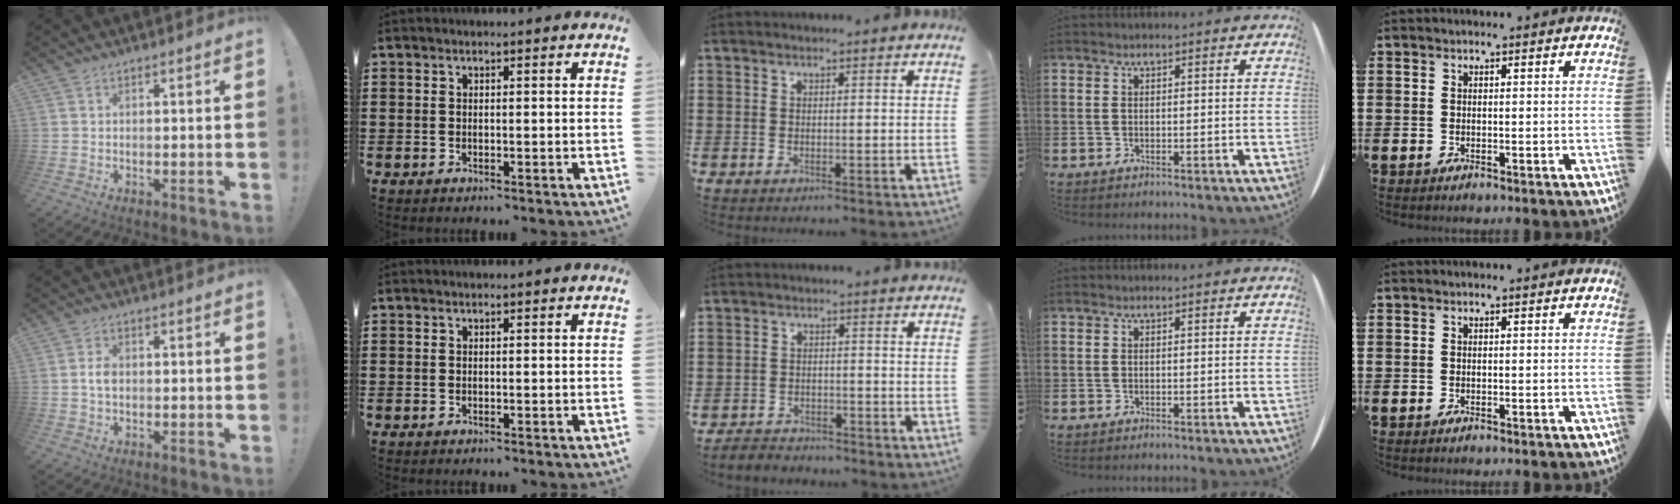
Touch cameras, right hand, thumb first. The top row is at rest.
{"thumb": {"total": 2.9, "force": [-0.2, 1.7, 2.4], "torque": [-0.045, 0.002, -0.008]}, "middle": {"total": 3.0, "force": [-2.8, 0.7, -0.3], "torque": [-0.002, 0.001, -0.064]}}